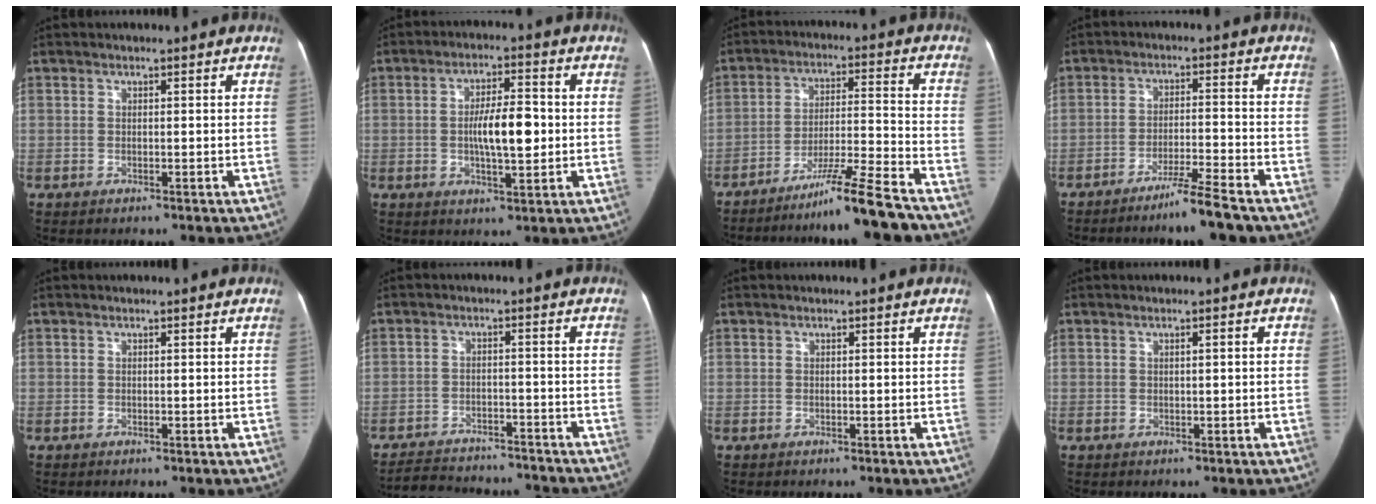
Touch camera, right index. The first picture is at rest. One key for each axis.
{"total": 8.5, "fx": -0.3, "fy": 2.6, "fz": 8.1, "tx": -0.146, "ty": 0.013, "tz": -0.005}
{"total": 11.7, "fx": -9.4, "fy": -1.7, "fz": 6.8, "tx": -0.101, "ty": -0.007, "tz": -0.158}
{"total": 6.8, "fx": -5.4, "fy": -0.8, "fz": 4.1, "tx": -0.067, "ty": -0.018, "tz": -0.098}
{"total": 0.0}
{"total": 11.9, "fx": -11.0, "fy": 3.8, "fz": 2.5, "tx": -0.045, "ty": 0.017, "tz": -0.154}
{"total": 0.0}
{"total": 1.3, "fx": 0.2, "fy": 0.3, "fz": 1.2, "tx": -0.020, "ty": 0.007, "tz": 0.005}